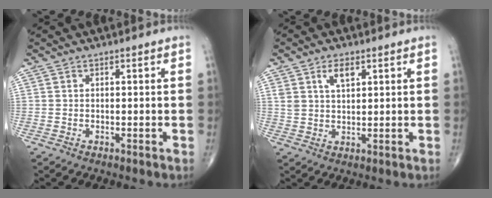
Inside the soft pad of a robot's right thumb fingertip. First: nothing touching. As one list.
[{"total": 4.4, "force": [2.3, 2.1, 3.1], "torque": [-0.050, -0.011, 0.045]}]